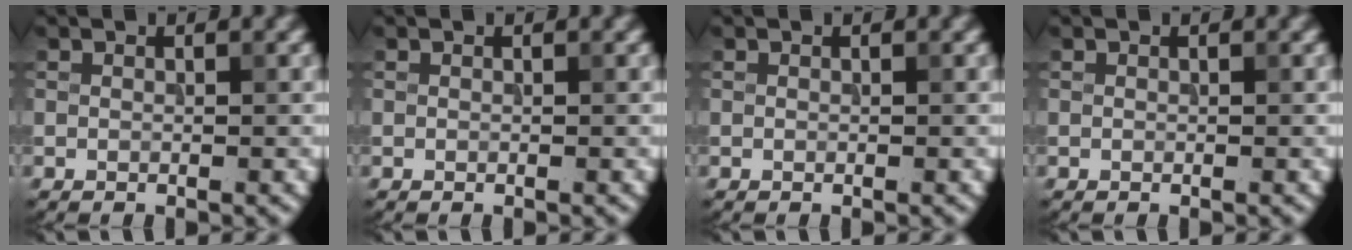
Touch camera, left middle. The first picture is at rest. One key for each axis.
{"total": 0.0}
{"total": 0.0}
{"total": 0.0}